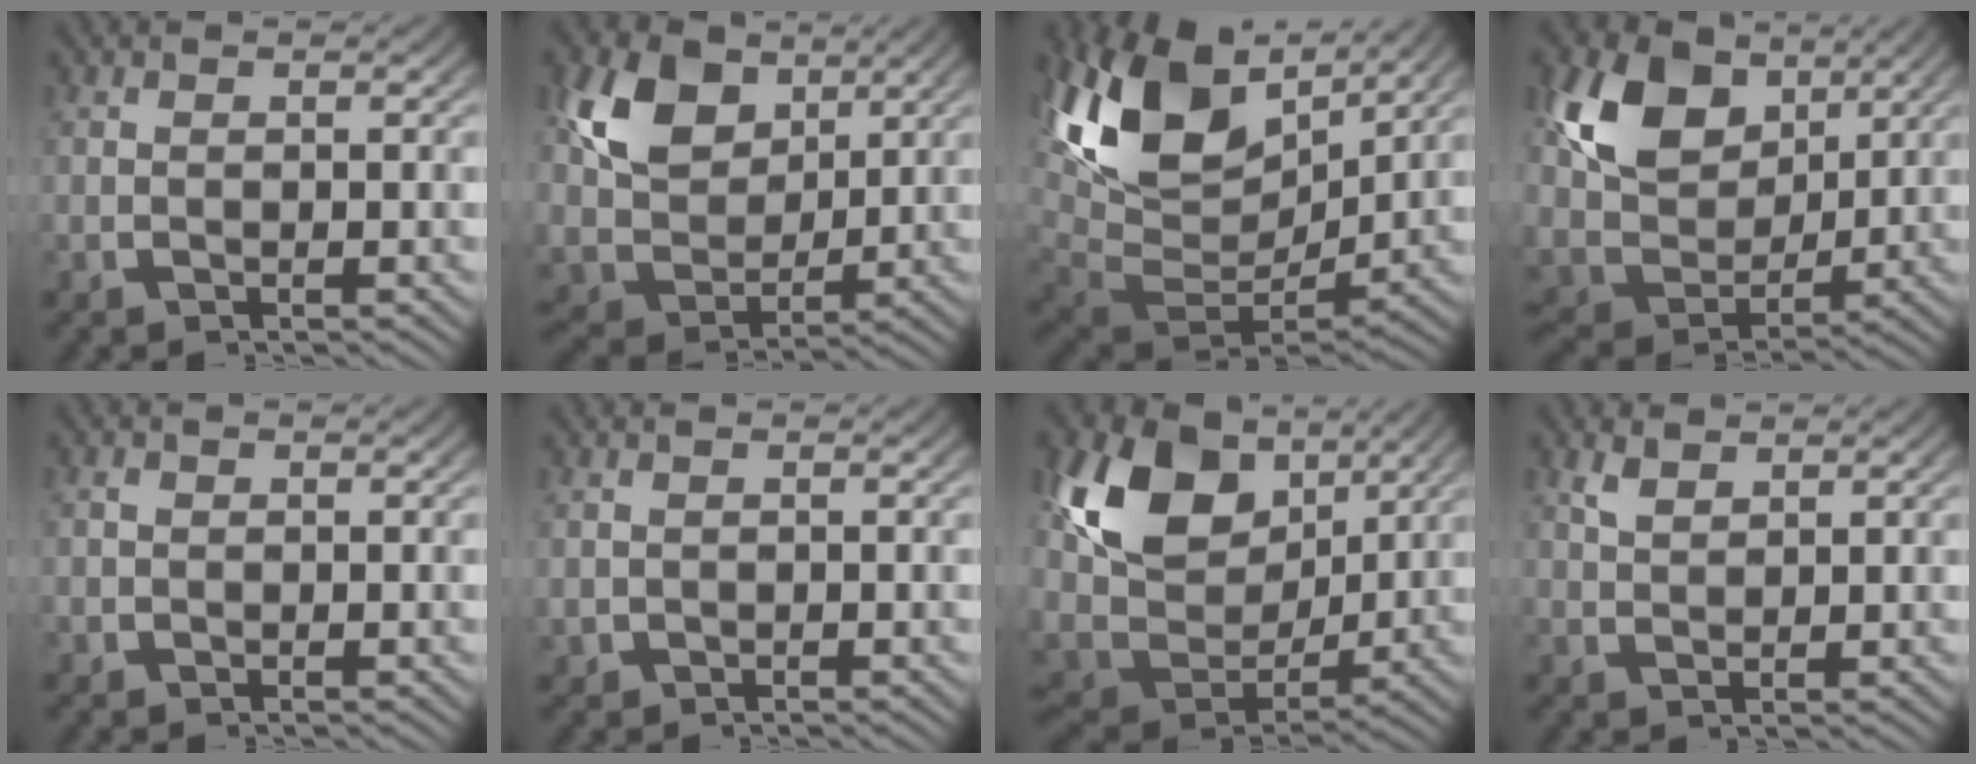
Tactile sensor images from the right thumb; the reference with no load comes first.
{"total": 10.4, "force": [2.2, 7.6, 6.7], "torque": [-0.164, -0.038, 0.050]}
{"total": 15.6, "force": [2.4, 10.4, 11.4], "torque": [-0.263, -0.051, 0.061]}
{"total": 11.9, "force": [2.6, 8.3, 8.2], "torque": [-0.184, -0.031, 0.054]}
{"total": 1.0, "force": [0.0, 0.9, 0.2], "torque": [-0.003, -0.006, 0.000]}
{"total": 1.0, "force": [0.0, 1.0, 0.2], "torque": [-0.007, -0.008, 0.005]}
{"total": 13.6, "force": [2.6, 8.9, 9.9], "torque": [-0.218, -0.030, 0.054]}
{"total": 1.8, "force": [1.6, 0.4, 0.5], "torque": [-0.005, 0.004, 0.038]}